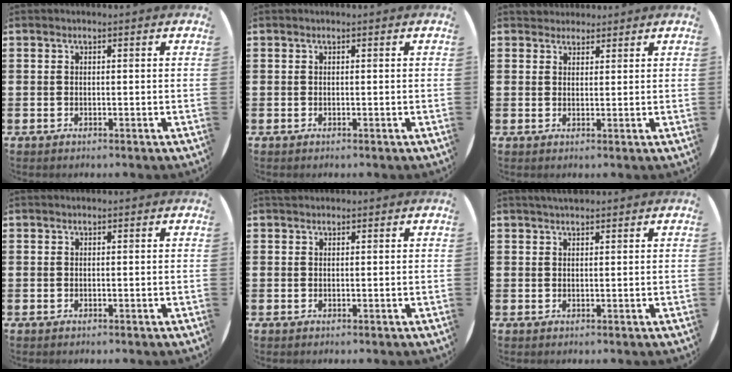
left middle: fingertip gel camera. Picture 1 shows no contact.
{"total": 0.0}
{"total": 2.0, "force": [1.9, 0.7, -0.2], "torque": [-0.001, 0.002, 0.038]}
{"total": 0.0}
{"total": 0.5, "force": [0.5, 0.2, -0.1], "torque": [0.001, 0.004, 0.010]}
{"total": 1.6, "force": [1.4, 0.2, 0.7], "torque": [-0.014, 0.002, 0.026]}